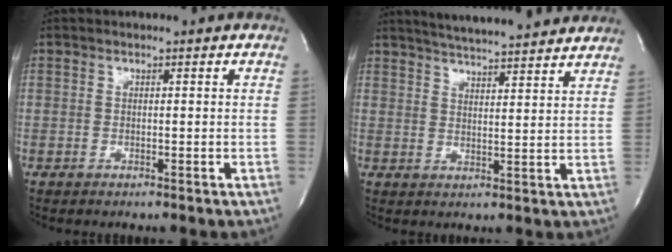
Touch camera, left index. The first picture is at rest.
{"total": 14.7, "force": [13.5, 1.0, 5.7], "torque": [-0.096, 0.015, 0.183]}